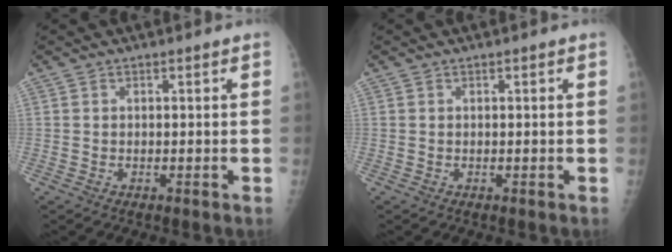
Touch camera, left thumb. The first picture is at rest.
{"total": 0.0}